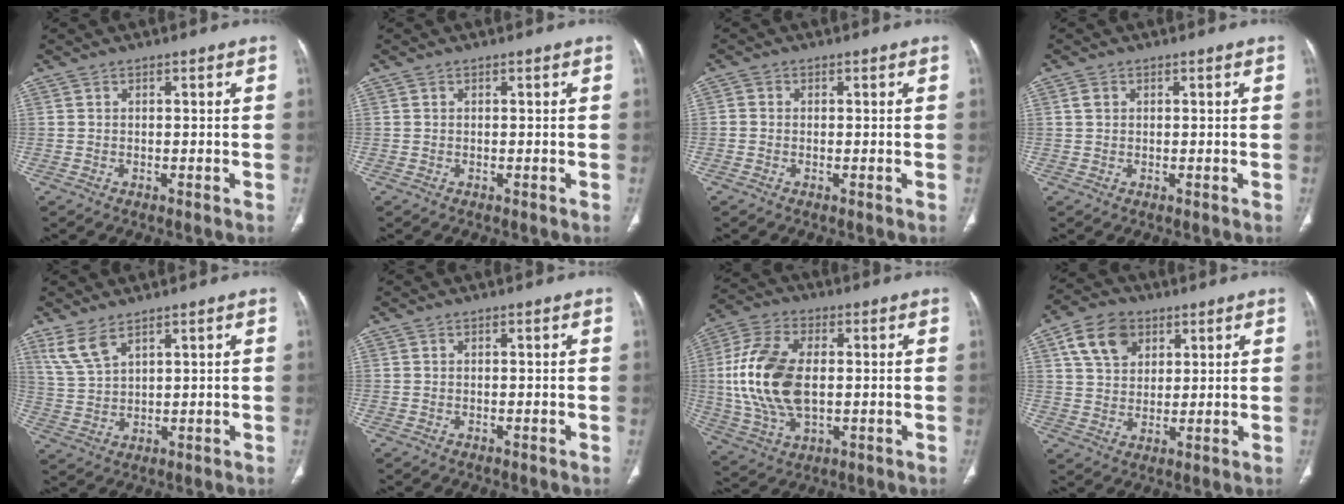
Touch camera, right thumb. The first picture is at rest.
{"total": 0.0}
{"total": 0.9, "force": [-0.2, 0.8, 0.4], "torque": [-0.004, 0.002, -0.007]}
{"total": 1.4, "force": [0.5, 1.1, 0.7], "torque": [-0.010, 0.001, 0.010]}
{"total": 5.6, "force": [3.9, 2.1, 3.4], "torque": [-0.072, -0.014, 0.090]}
{"total": 0.0}
{"total": 16.7, "force": [0.6, 9.6, 13.7], "torque": [-0.286, 0.003, 0.016]}
{"total": 9.9, "force": [4.4, 7.2, 5.2], "torque": [-0.069, -0.008, 0.081]}